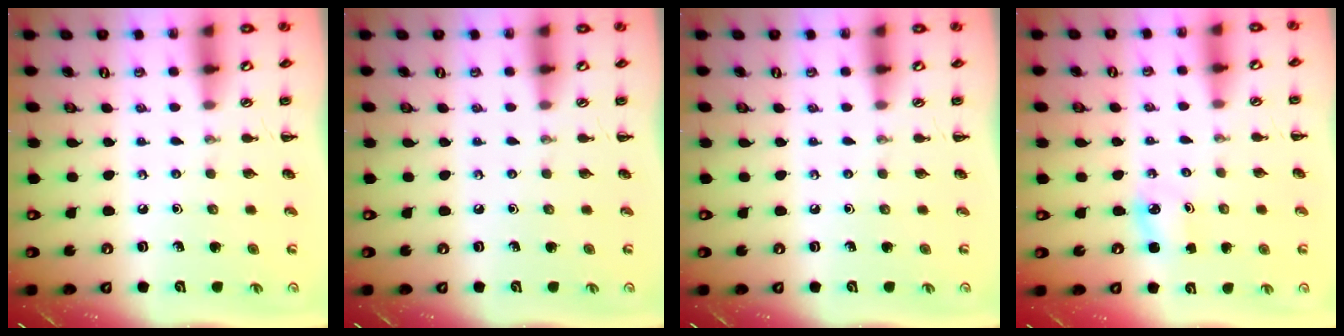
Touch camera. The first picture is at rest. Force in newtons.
{"total": 0.0}
{"total": 0.0}
{"total": 2.2, "press": 2.2, "slide": 0.3}